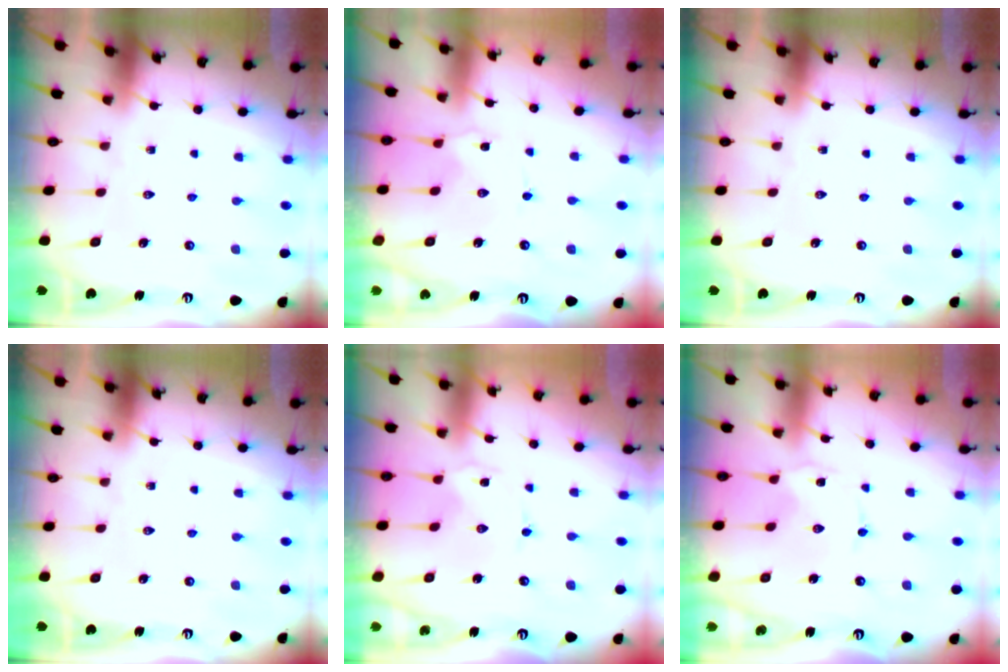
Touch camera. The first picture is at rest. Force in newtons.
{"total": 1.8, "press": 1.8, "slide": 0.3}
{"total": 0.0}
{"total": 0.0}
{"total": 0.0}
{"total": 0.0}